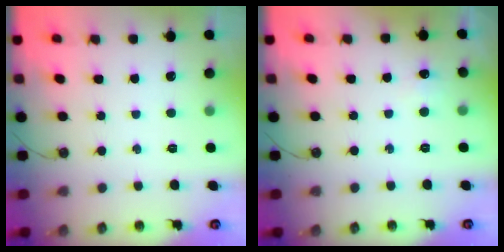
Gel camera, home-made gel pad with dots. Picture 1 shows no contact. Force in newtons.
{"total": 4.8, "press": 4.3, "slide": 2.0}